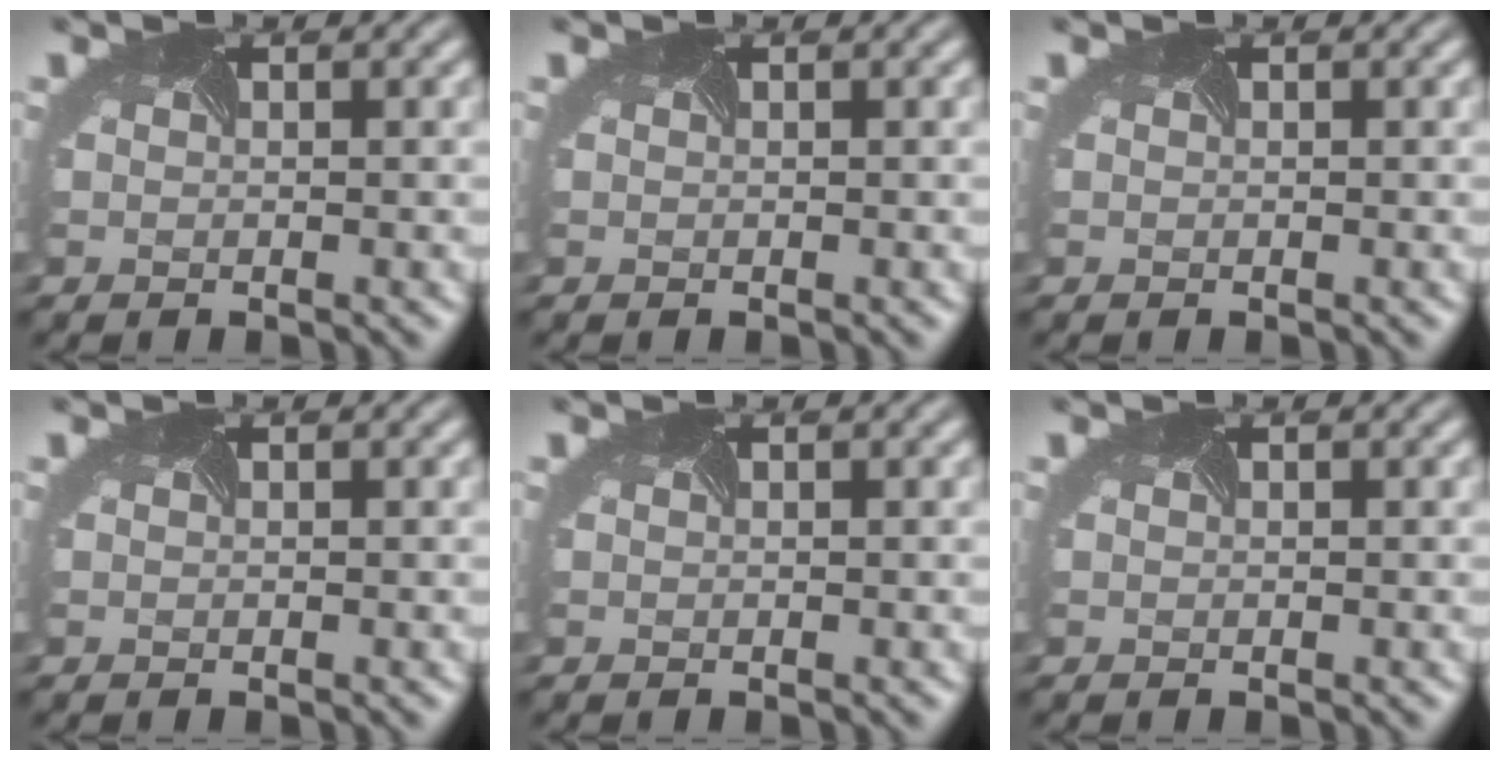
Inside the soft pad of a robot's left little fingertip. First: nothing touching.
{"total": 0.0}
{"total": 0.0}
{"total": 0.0}
{"total": 0.0}
{"total": 0.0}